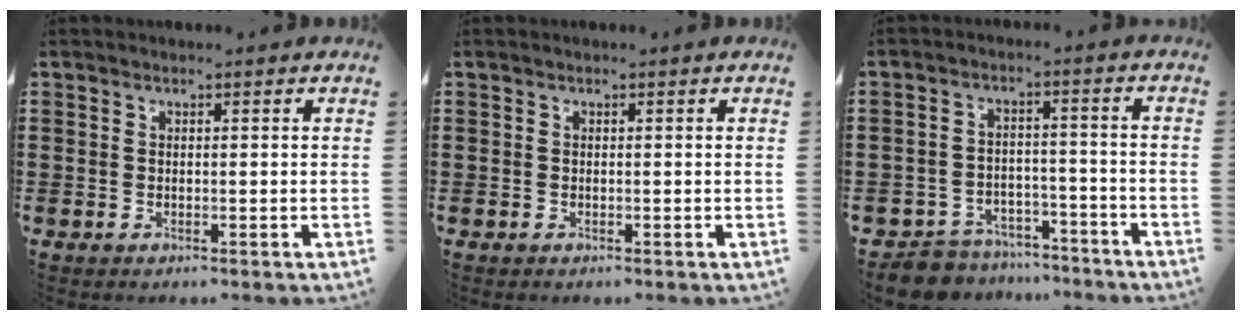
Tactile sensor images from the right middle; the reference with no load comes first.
{"total": 0.0}
{"total": 6.4, "force": [-6.2, 1.3, 0.5], "torque": [-0.018, 0.016, -0.126]}